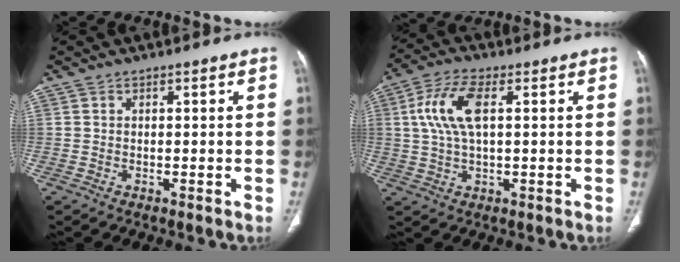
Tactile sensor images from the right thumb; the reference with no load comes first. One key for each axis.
{"total": 9.8, "fx": 2.1, "fy": 4.4, "fz": 8.5, "tx": -0.185, "ty": 0.012, "tz": 0.039}